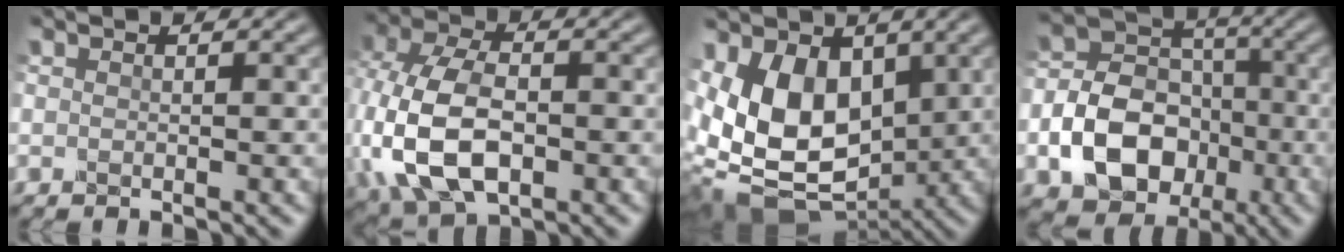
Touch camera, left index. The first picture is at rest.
{"total": 10.7, "force": [-1.7, 7.0, 7.9], "torque": [-0.207, -0.010, -0.036]}
{"total": 11.7, "force": [0.6, 7.9, 8.5], "torque": [-0.172, -0.027, 0.015]}
{"total": 8.8, "force": [-3.0, 6.7, 4.9], "torque": [-0.091, 0.002, -0.059]}